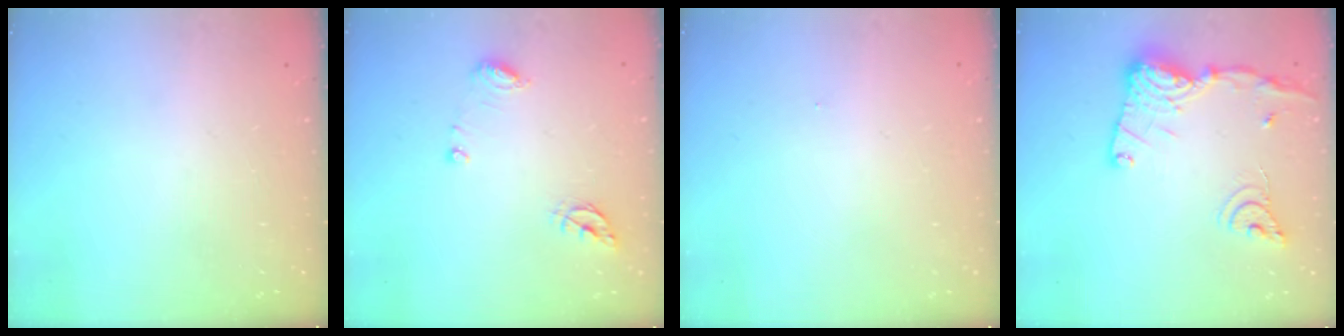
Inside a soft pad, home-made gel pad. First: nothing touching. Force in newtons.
{"total": 7.9, "press": 7.8, "slide": 0.9}
{"total": 5.3, "press": 0.3, "slide": 5.2}
{"total": 17.9, "press": 17.8, "slide": 1.6}